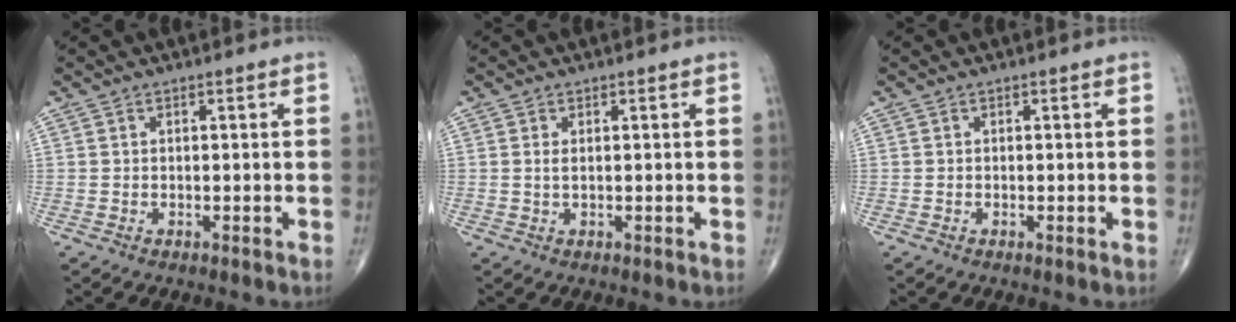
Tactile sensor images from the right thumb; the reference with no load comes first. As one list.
[{"total": 1.0, "force": [0.2, 0.4, 0.9], "torque": [-0.022, -0.001, 0.006]}, {"total": 0.0}]